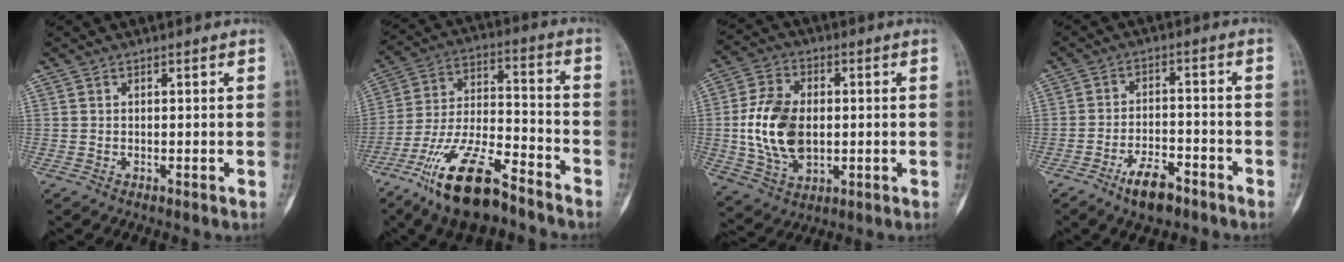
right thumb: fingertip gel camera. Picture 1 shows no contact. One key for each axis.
{"total": 17.9, "fx": -12.2, "fy": 5.7, "fz": 11.9, "tx": -0.226, "ty": 0.068, "tz": -0.221}
{"total": 14.0, "fx": -0.2, "fy": 9.2, "fz": 10.5, "tx": -0.186, "ty": 0.005, "tz": 0.003}
{"total": 7.5, "fx": -5.0, "fy": 3.0, "fz": 4.6, "tx": -0.074, "ty": 0.029, "tz": -0.084}